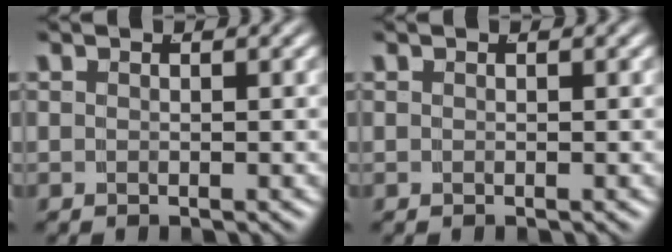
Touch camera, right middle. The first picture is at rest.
{"total": 0.0}